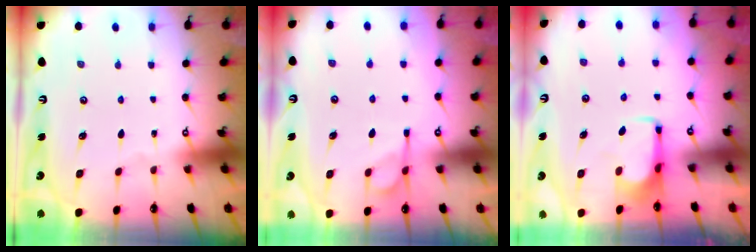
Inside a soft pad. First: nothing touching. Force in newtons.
{"total": 2.8, "press": 2.6, "slide": 1.2}
{"total": 1.6, "press": 1.5, "slide": 0.5}